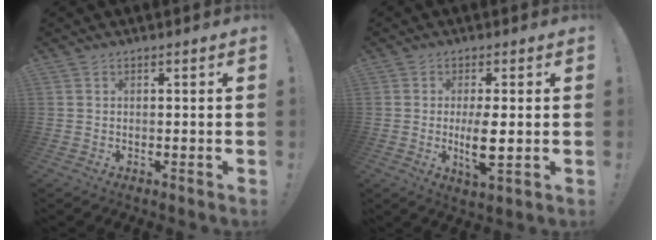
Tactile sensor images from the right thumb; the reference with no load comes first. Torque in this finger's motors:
{"motor_torque": [0.91, 1.37, 0.05, 0.01, 0.02]}